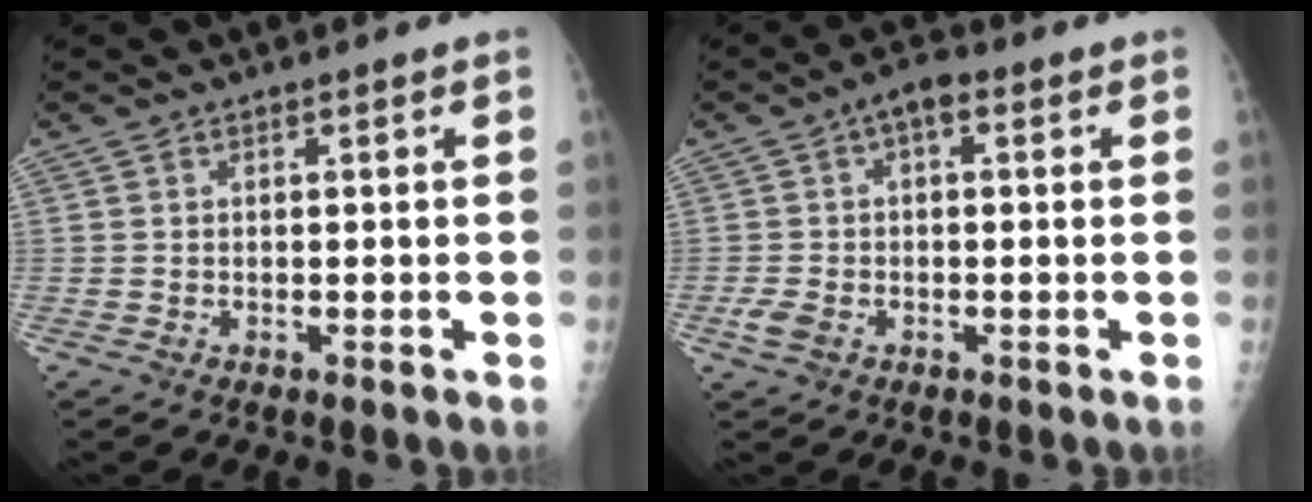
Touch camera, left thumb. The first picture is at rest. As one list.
[{"total": 6.2, "force": [0.2, 3.8, 4.9], "torque": [-0.088, 0.014, -0.002]}]